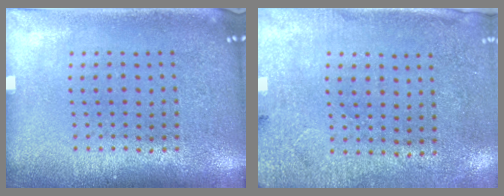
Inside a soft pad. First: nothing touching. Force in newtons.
{"total": 2.7, "press": 2.2, "slide": 1.5}